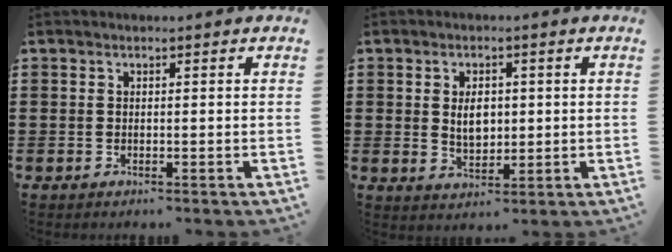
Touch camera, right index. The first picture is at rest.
{"total": 4.1, "force": [0.3, 2.5, 3.3], "torque": [-0.053, 0.001, 0.000]}